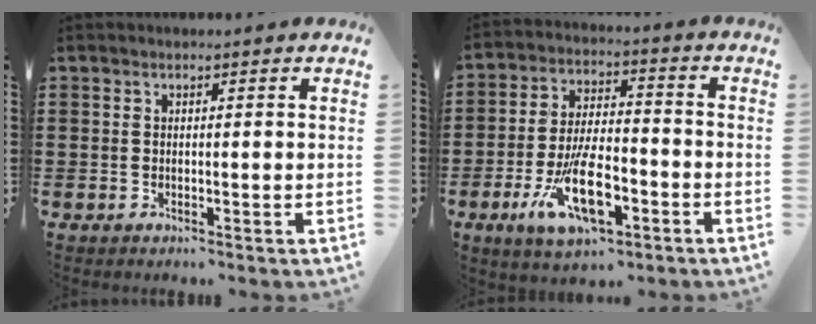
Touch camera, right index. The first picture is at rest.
{"total": 11.9, "force": [-5.0, 4.9, 9.6], "torque": [-0.186, -0.002, -0.089]}